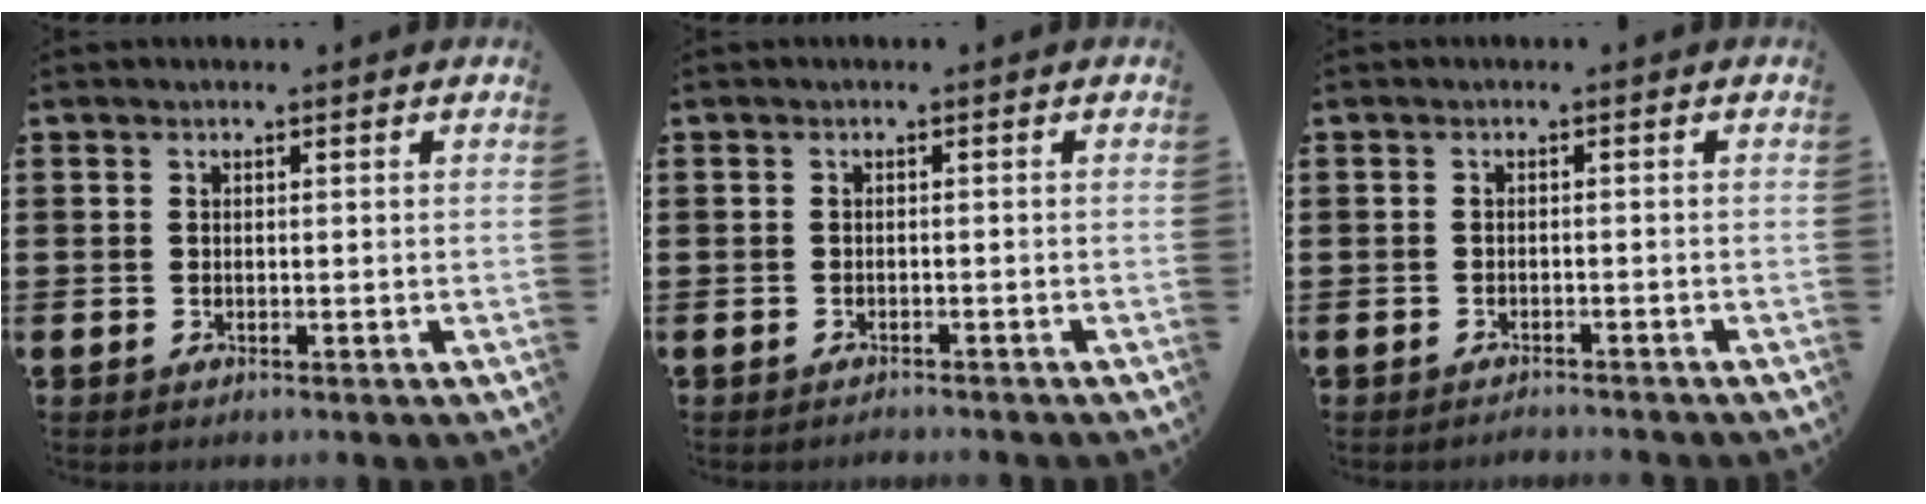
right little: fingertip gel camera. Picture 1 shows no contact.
{"total": 0.7, "force": [-0.7, 0.0, 0.0], "torque": [-0.001, -0.001, -0.015]}
{"total": 1.0, "force": [-1.0, -0.1, 0.0], "torque": [-0.002, 0.001, -0.021]}